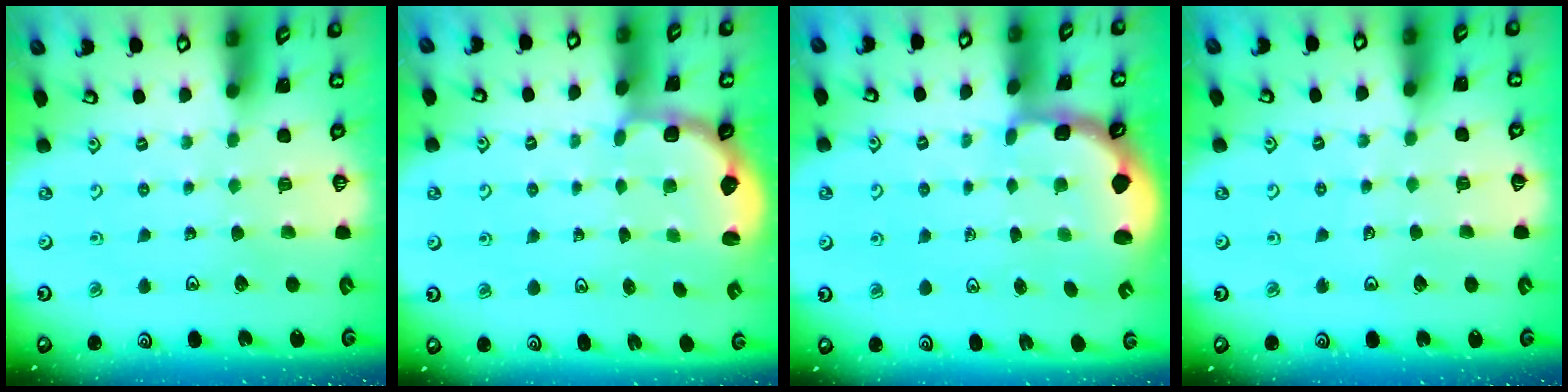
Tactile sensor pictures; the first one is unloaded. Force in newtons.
{"total": 2.9, "press": 2.4, "slide": 1.6}
{"total": 2.4, "press": 1.6, "slide": 1.8}
{"total": 2.9, "press": 2.9, "slide": 0.2}